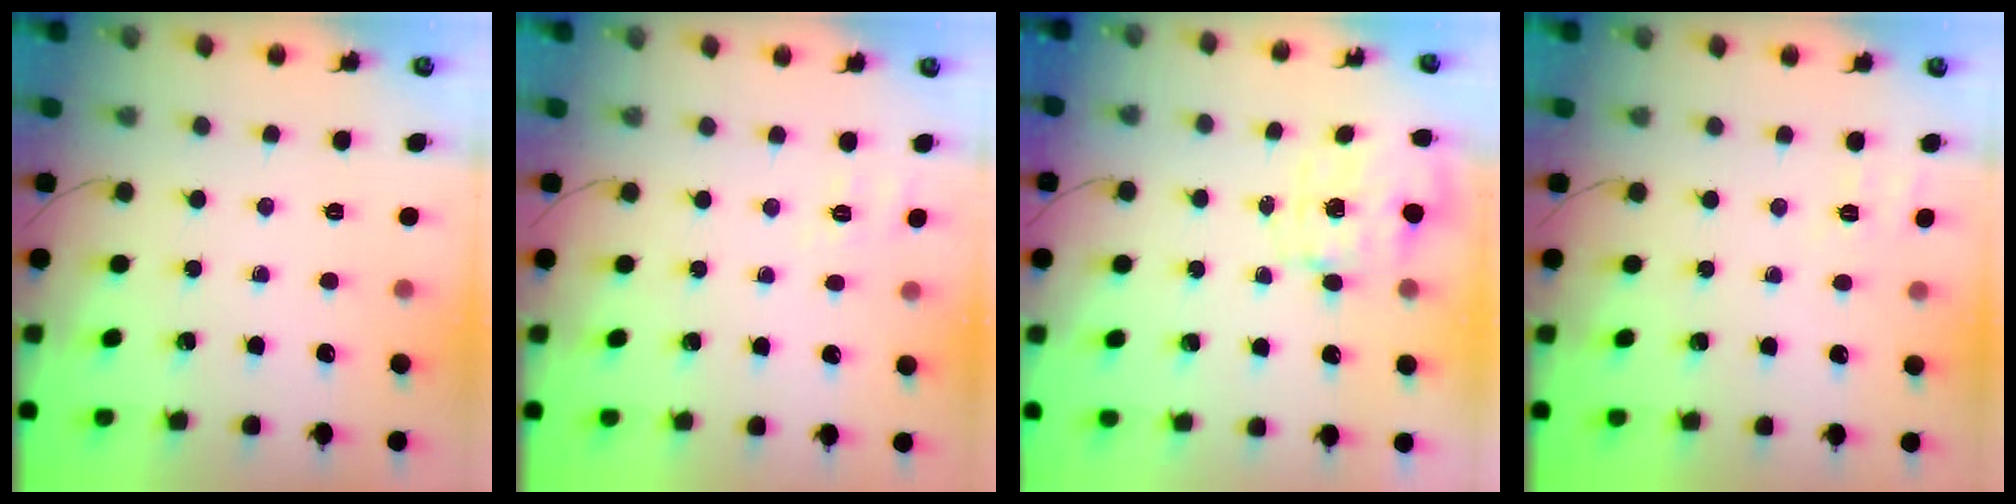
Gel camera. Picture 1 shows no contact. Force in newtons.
{"total": 2.2, "press": 0.7, "slide": 2.1}
{"total": 2.9, "press": 2.7, "slide": 0.9}
{"total": 2.1, "press": 0.8, "slide": 2.0}